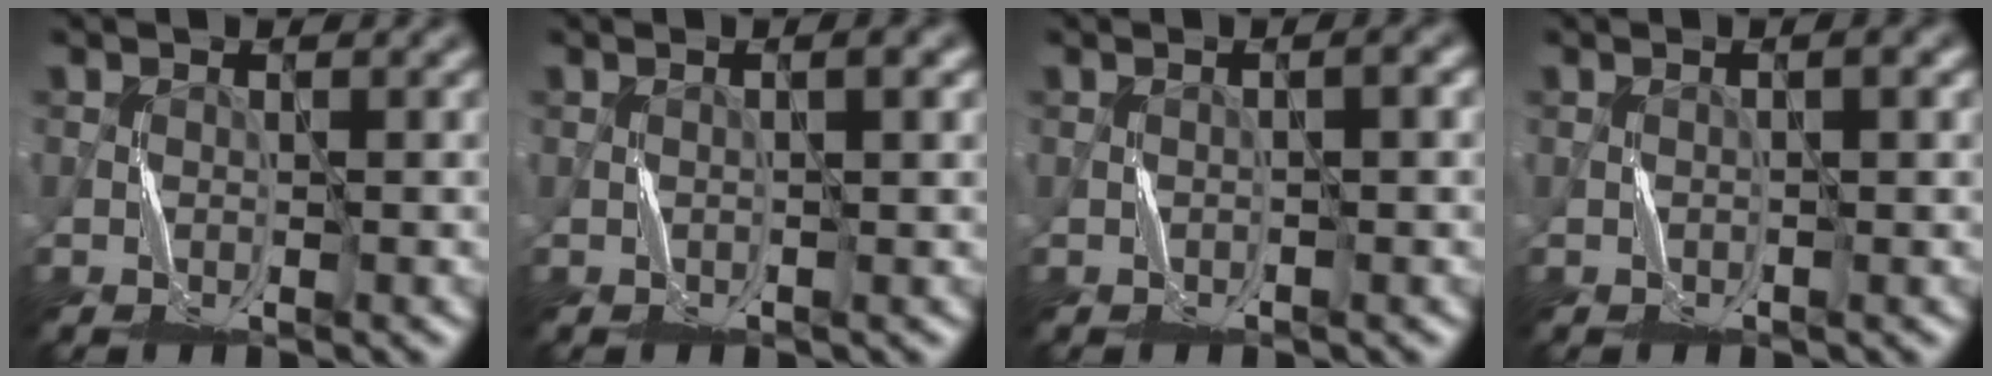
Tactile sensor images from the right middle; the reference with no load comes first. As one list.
[{"total": 1.5, "force": [0.8, 0.0, 1.2], "torque": [-0.011, 0.001, 0.006]}, {"total": 1.5, "force": [0.5, 0.1, 1.4], "torque": [-0.016, 0.002, 0.002]}, {"total": 1.0, "force": [0.5, -0.1, 0.9], "torque": [-0.012, 0.004, 0.004]}]